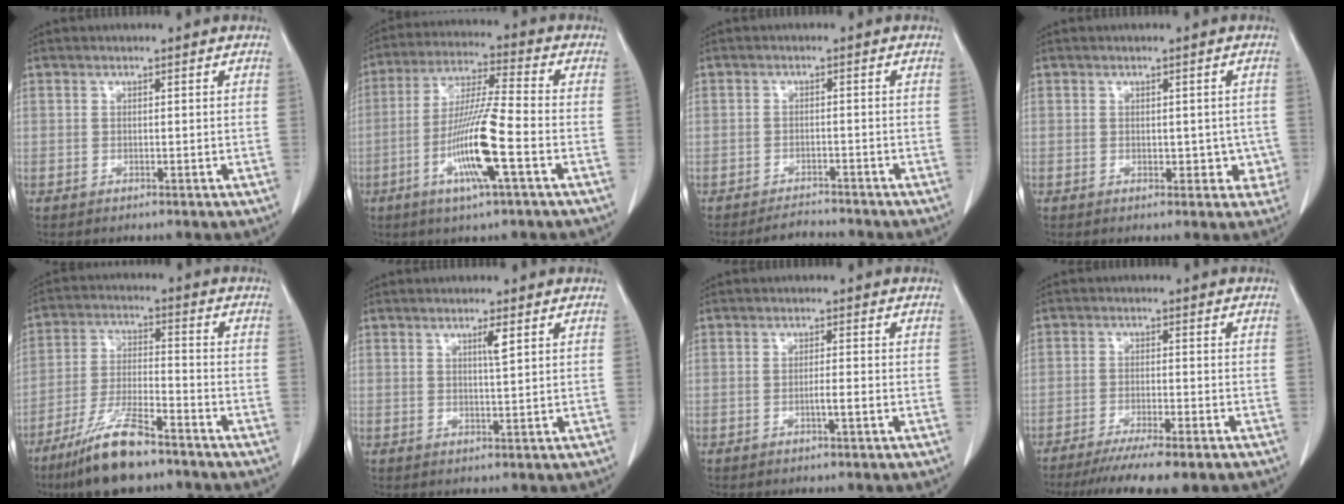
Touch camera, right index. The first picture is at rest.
{"total": 12.4, "force": [-4.2, 0.1, 11.7], "torque": [-0.230, -0.010, -0.083]}
{"total": 2.9, "force": [-2.8, 0.8, -0.1], "torque": [0.002, -0.003, -0.043]}
{"total": 3.6, "force": [-0.4, 2.5, 2.6], "torque": [-0.014, 0.009, 0.002]}
{"total": 11.5, "force": [-8.4, 2.1, 7.5], "torque": [-0.148, -0.024, -0.156]}
{"total": 2.2, "force": [1.0, -0.1, 1.9], "torque": [-0.035, -0.003, 0.016]}
{"total": 1.8, "force": [-0.7, -0.1, 1.6], "torque": [-0.029, 0.000, -0.014]}
{"total": 10.4, "force": [-8.3, 1.0, 6.3], "torque": [-0.083, -0.019, -0.125]}